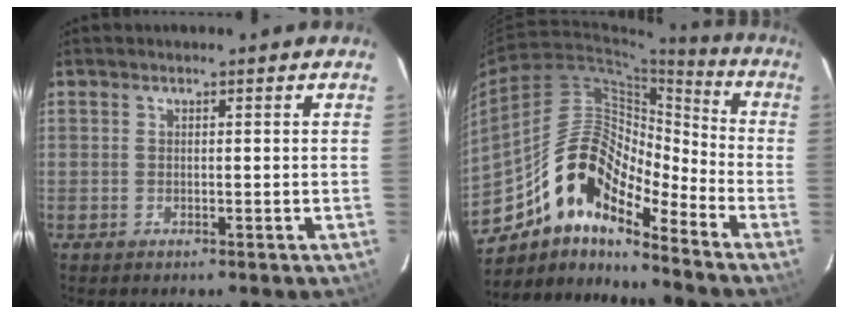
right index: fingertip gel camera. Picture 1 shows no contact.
{"total": 15.8, "force": [-11.2, 5.6, 9.5], "torque": [-0.159, 0.014, -0.222]}